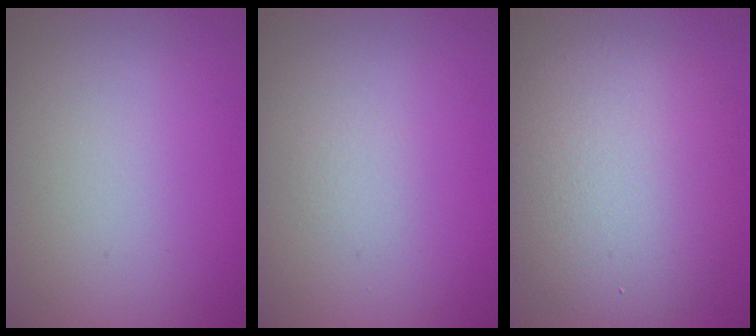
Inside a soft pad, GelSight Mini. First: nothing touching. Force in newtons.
{"total": 0.5, "press": 0.5, "slide": 0.0}
{"total": 8.7, "press": 8.7, "slide": 0.6}